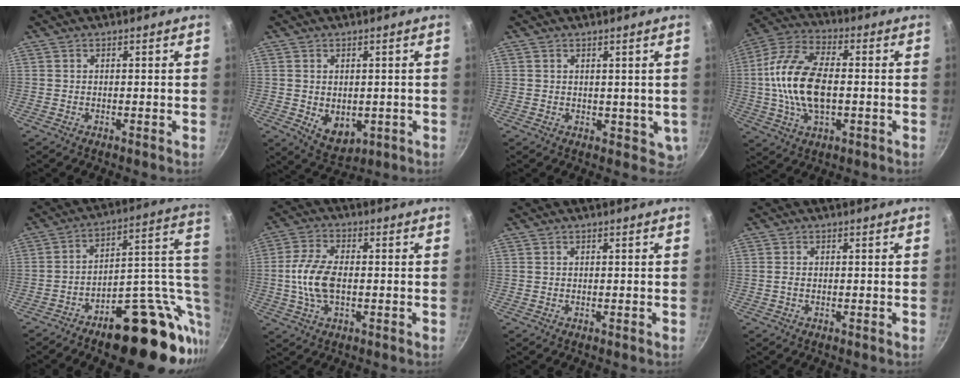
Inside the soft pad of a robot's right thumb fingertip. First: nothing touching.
{"total": 6.5, "force": [-0.5, 4.7, 4.5], "torque": [-0.052, -0.014, 0.009]}
{"total": 3.4, "force": [1.2, 2.7, 1.8], "torque": [-0.010, -0.005, 0.024]}
{"total": 16.1, "force": [-0.8, 8.9, 13.5], "torque": [-0.255, 0.029, -0.027]}
{"total": 24.6, "force": [-7.1, 12.3, 20.1], "torque": [-0.217, 0.039, -0.091]}
{"total": 8.8, "force": [-0.7, 4.7, 7.4], "torque": [-0.151, 0.016, -0.020]}
{"total": 0.0}
{"total": 0.8, "force": [-0.1, 0.5, 0.6], "torque": [-0.013, 0.001, -0.002]}